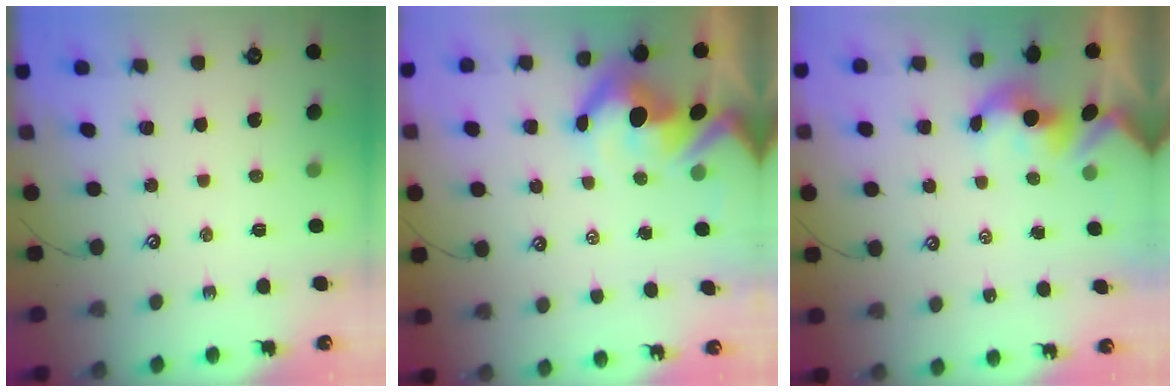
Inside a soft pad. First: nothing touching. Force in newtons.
{"total": 12.6, "press": 12.4, "slide": 2.0}
{"total": 1.8, "press": 1.8, "slide": 0.2}